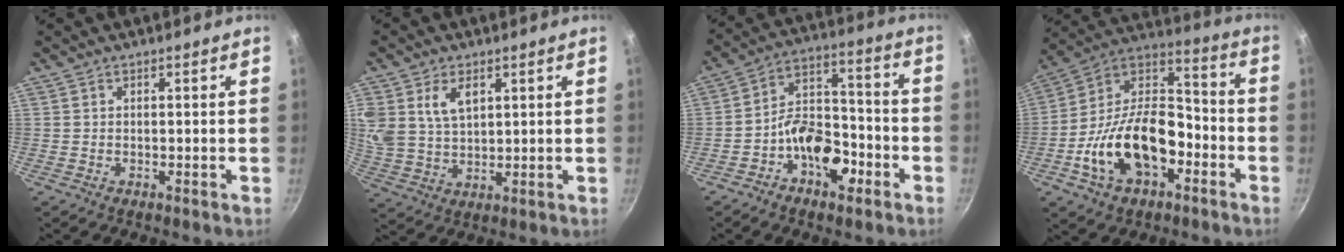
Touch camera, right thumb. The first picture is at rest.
{"total": 9.5, "force": [4.0, 6.2, 5.9], "torque": [-0.107, -0.016, 0.082]}
{"total": 12.1, "force": [-5.6, 7.3, 8.0], "torque": [-0.095, 0.068, -0.098]}
{"total": 21.2, "force": [-7.3, 12.8, 15.3], "torque": [-0.248, 0.067, -0.136]}